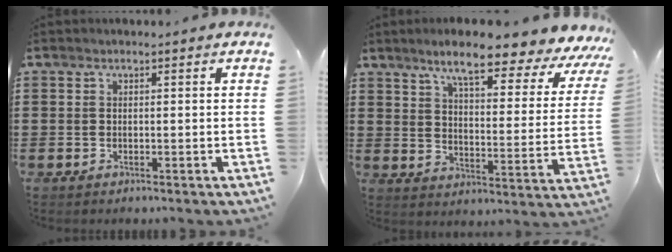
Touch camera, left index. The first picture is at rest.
{"total": 9.1, "force": [7.2, 0.7, 5.5], "torque": [-0.110, -0.042, 0.113]}